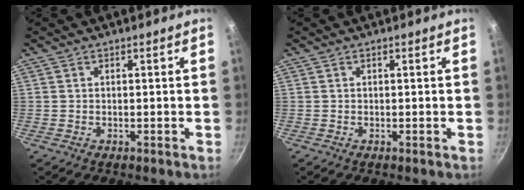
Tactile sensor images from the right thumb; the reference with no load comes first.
{"total": 0.0}